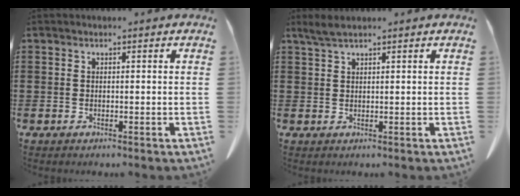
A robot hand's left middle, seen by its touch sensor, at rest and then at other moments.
{"total": 2.2, "force": [1.6, 0.3, 1.5], "torque": [-0.033, 0.001, 0.030]}